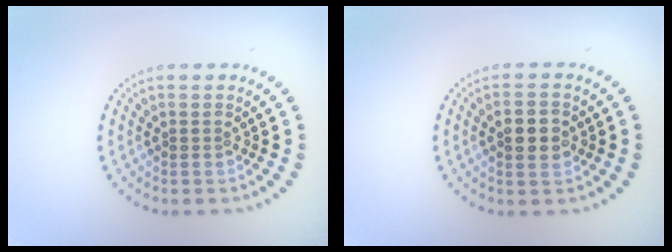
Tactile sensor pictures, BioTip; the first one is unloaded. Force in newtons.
{"total": 2.8, "press": 2.8, "slide": 0.1}